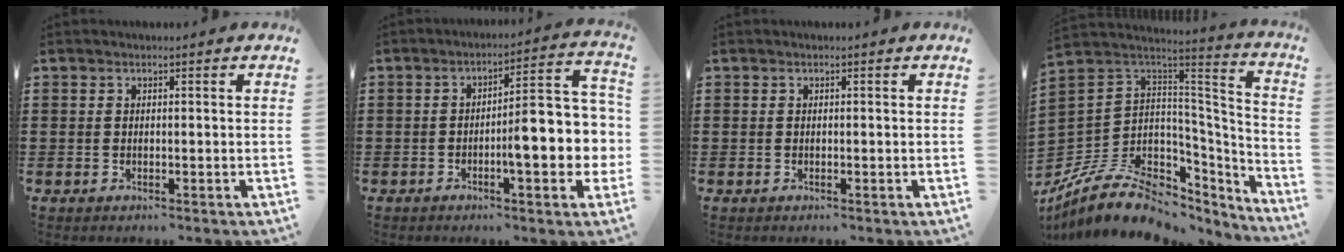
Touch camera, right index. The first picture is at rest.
{"total": 10.0, "force": [-1.8, 2.7, 9.5], "torque": [-0.119, -0.023, -0.037]}
{"total": 0.0}
{"total": 11.0, "force": [-5.3, 7.4, 6.2], "torque": [-0.149, -0.003, -0.087]}